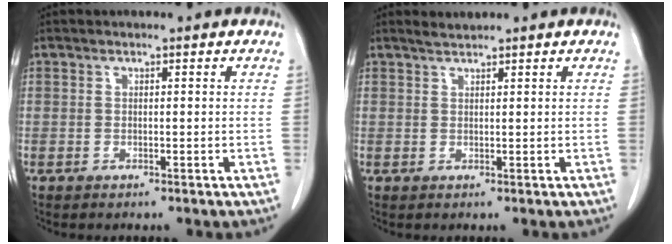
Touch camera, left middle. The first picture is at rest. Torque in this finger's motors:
{"motor_torque": [0.11, -0.04, -0.07, 0.00]}